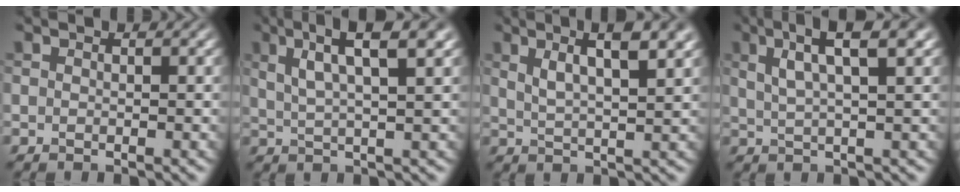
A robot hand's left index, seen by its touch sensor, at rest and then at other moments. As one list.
[{"total": 6.8, "force": [3.4, 1.5, 5.7], "torque": [-0.082, 0.016, 0.053]}, {"total": 6.9, "force": [3.5, 1.9, 5.7], "torque": [-0.070, 0.025, 0.040]}, {"total": 6.1, "force": [3.0, 1.2, 5.2], "torque": [-0.076, 0.013, 0.049]}]